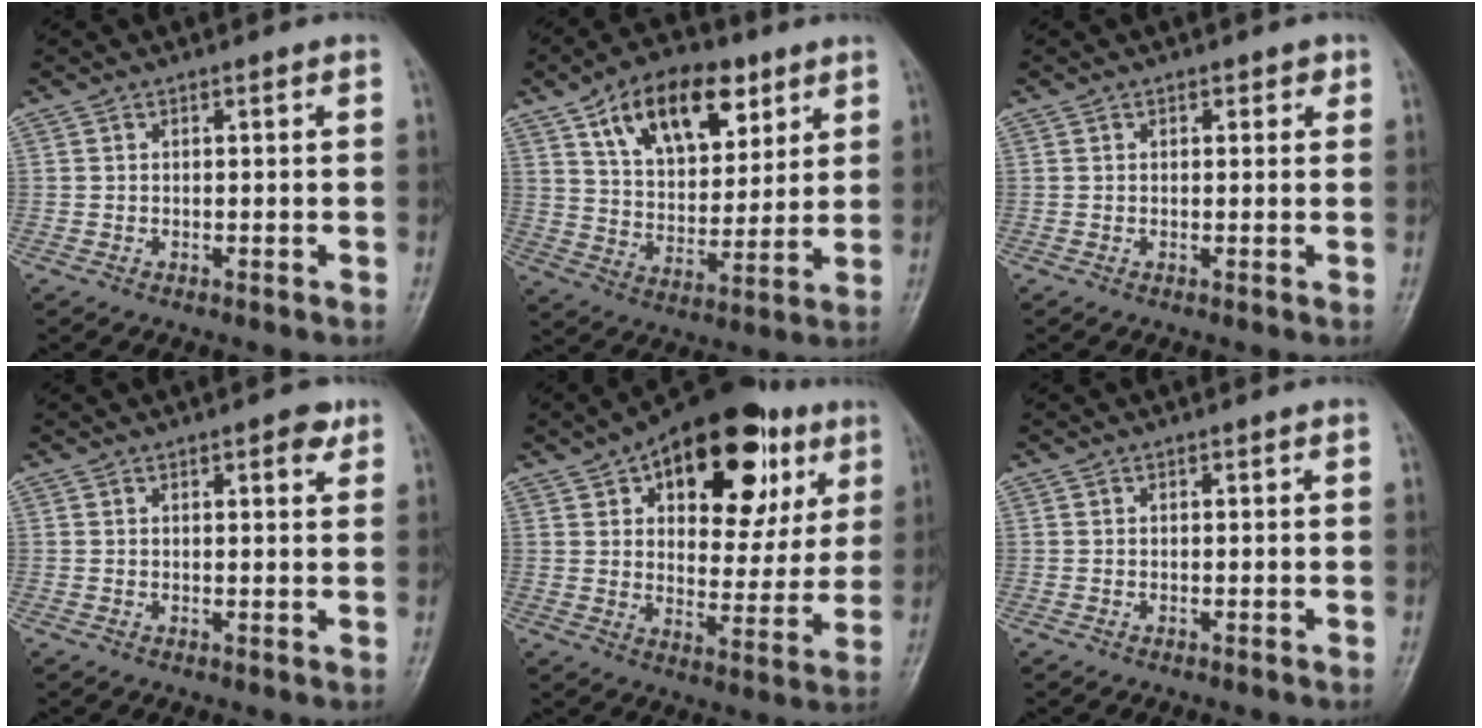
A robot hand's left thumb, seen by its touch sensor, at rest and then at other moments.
{"total": 17.7, "force": [8.8, 10.1, 11.5], "torque": [-0.138, -0.030, 0.154]}
{"total": 1.9, "force": [0.9, 1.4, 1.0], "torque": [0.007, -0.001, 0.007]}
{"total": 3.3, "force": [1.8, 1.4, 2.3], "torque": [-0.017, -0.005, 0.020]}
{"total": 24.6, "force": [11.2, 13.0, 17.7], "torque": [-0.202, -0.007, 0.162]}
{"total": 0.0}